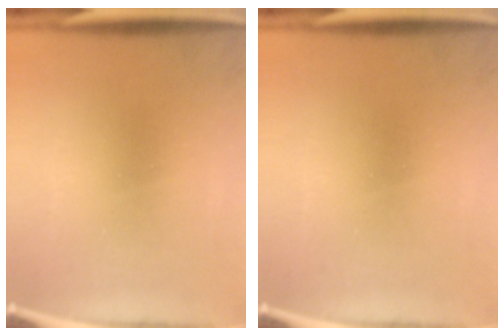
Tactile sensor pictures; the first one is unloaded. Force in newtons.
{"total": 0.0}